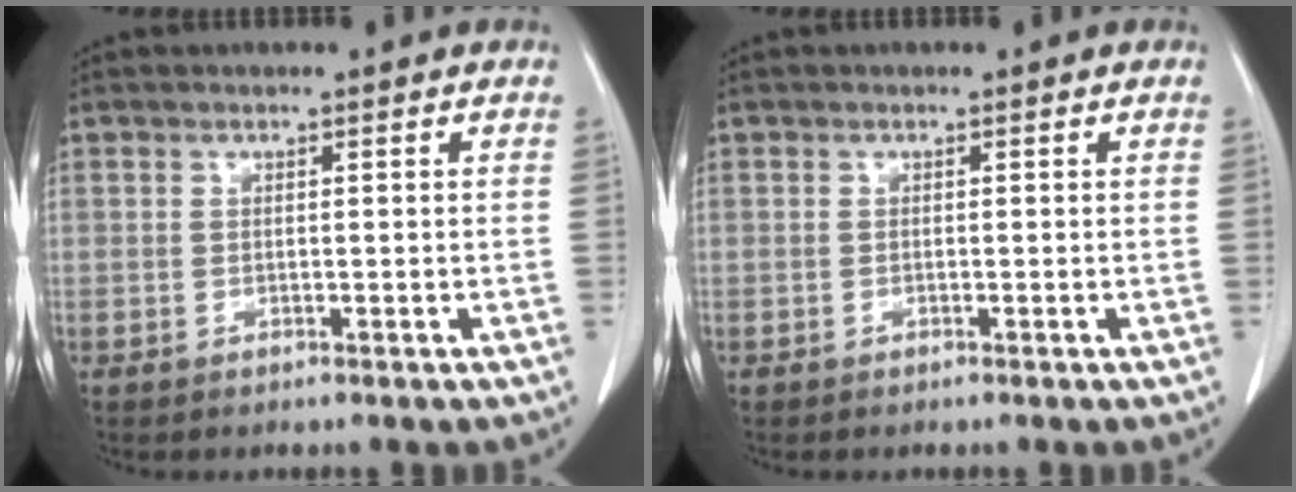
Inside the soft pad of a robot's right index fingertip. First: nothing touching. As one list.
[{"total": 0.0}]